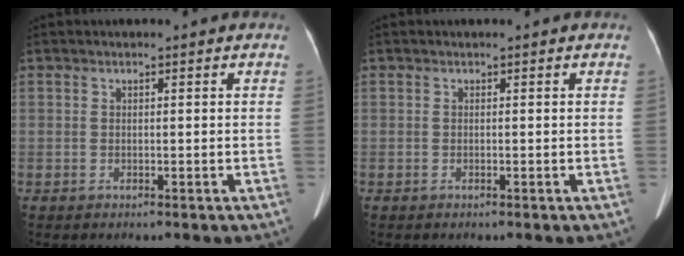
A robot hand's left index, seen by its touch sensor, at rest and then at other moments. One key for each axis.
{"total": 0.0}